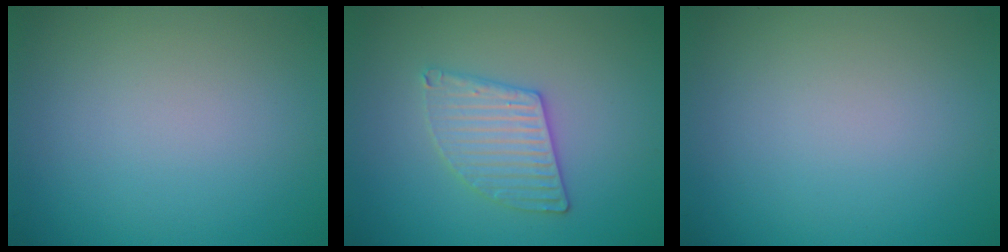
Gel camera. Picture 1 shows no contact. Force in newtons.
{"total": 3.0, "press": 3.0, "slide": 0.4}
{"total": 0.0}